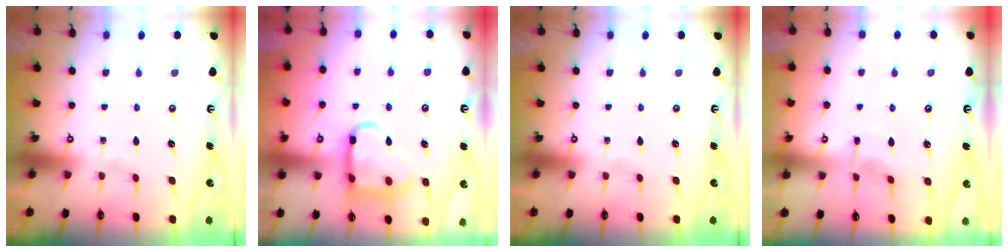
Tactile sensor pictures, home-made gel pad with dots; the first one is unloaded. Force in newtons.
{"total": 12.8, "press": 12.7, "slide": 1.4}
{"total": 0.0}
{"total": 3.6, "press": 3.5, "slide": 0.5}